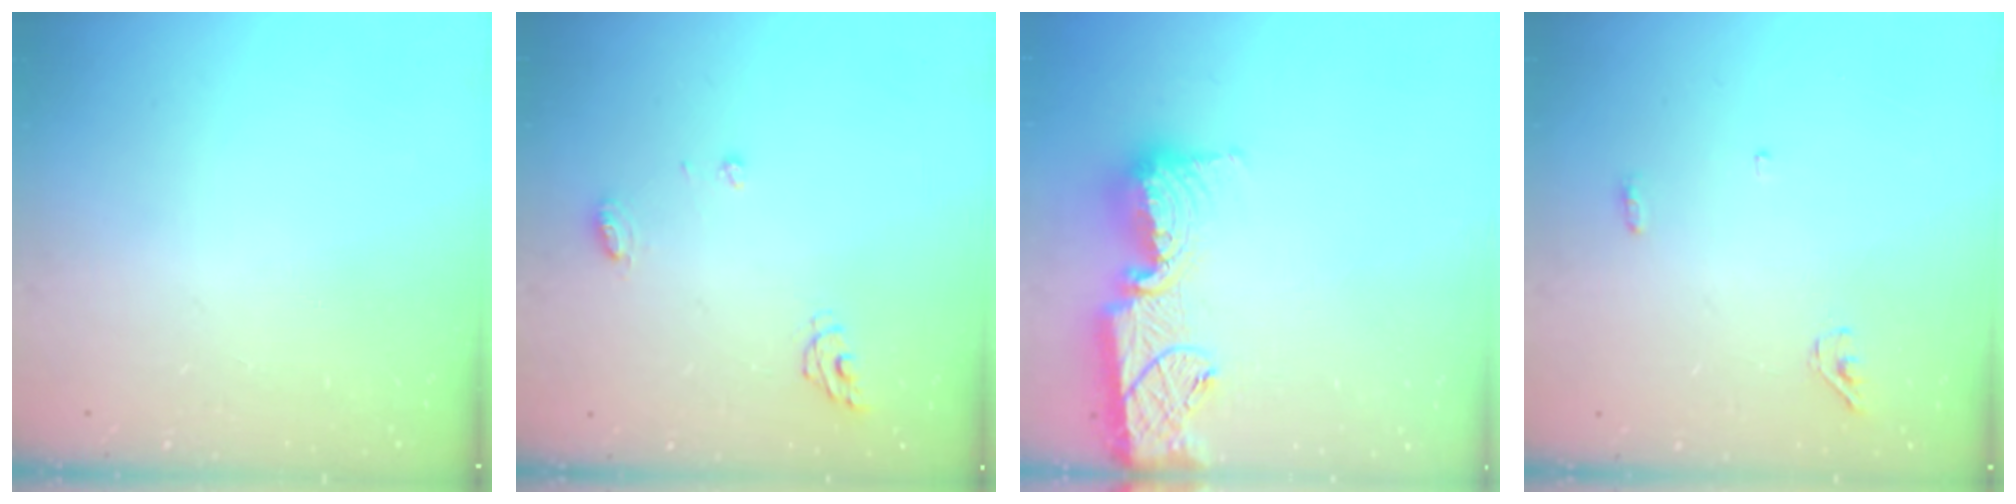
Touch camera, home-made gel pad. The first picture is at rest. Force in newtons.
{"total": 6.0, "press": 6.0, "slide": 0.7}
{"total": 16.0, "press": 15.9, "slide": 1.4}
{"total": 3.4, "press": 3.3, "slide": 1.0}